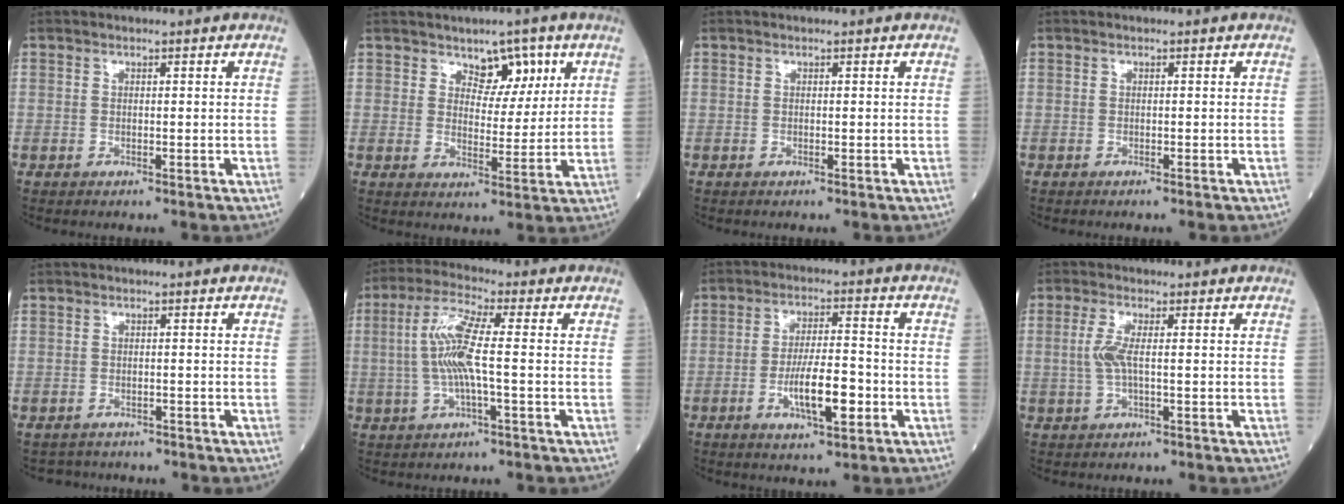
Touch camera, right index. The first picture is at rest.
{"total": 5.5, "force": [3.2, 3.2, 3.2], "torque": [-0.036, 0.003, 0.050]}
{"total": 0.0}
{"total": 0.7, "force": [-0.6, -0.1, 0.3], "torque": [-0.002, 0.001, -0.009]}
{"total": 2.8, "force": [-2.3, 1.5, -0.5], "torque": [0.002, 0.003, -0.038]}
{"total": 8.3, "force": [-0.2, 0.6, 8.3], "torque": [-0.174, 0.010, -0.010]}
{"total": 8.3, "force": [-2.8, 1.6, 7.7], "torque": [-0.139, 0.001, -0.047]}
{"total": 3.3, "force": [0.0, 0.5, 3.3], "torque": [-0.081, 0.000, -0.002]}